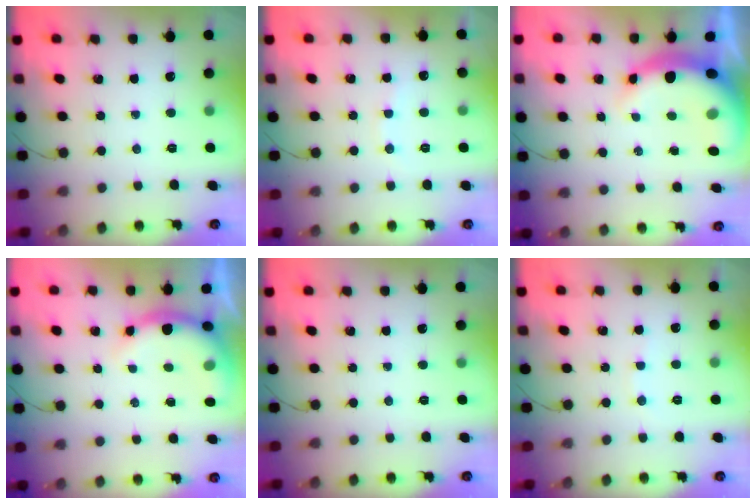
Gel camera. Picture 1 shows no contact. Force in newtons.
{"total": 6.5, "press": 6.4, "slide": 1.4}
{"total": 10.5, "press": 10.2, "slide": 2.2}
{"total": 8.3, "press": 8.2, "slide": 1.0}
{"total": 0.0}
{"total": 4.2, "press": 4.2, "slide": 0.7}